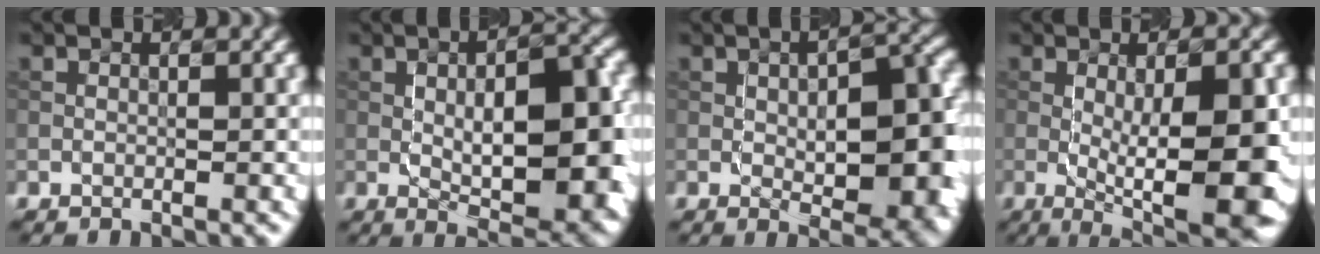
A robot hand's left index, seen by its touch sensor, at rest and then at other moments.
{"total": 9.6, "force": [-0.3, 3.5, 8.9], "torque": [-0.113, 0.007, -0.003]}
{"total": 9.2, "force": [-0.7, 4.1, 8.2], "torque": [-0.105, 0.004, -0.008]}
{"total": 10.8, "force": [-1.1, 2.9, 10.4], "torque": [-0.148, -0.018, -0.010]}